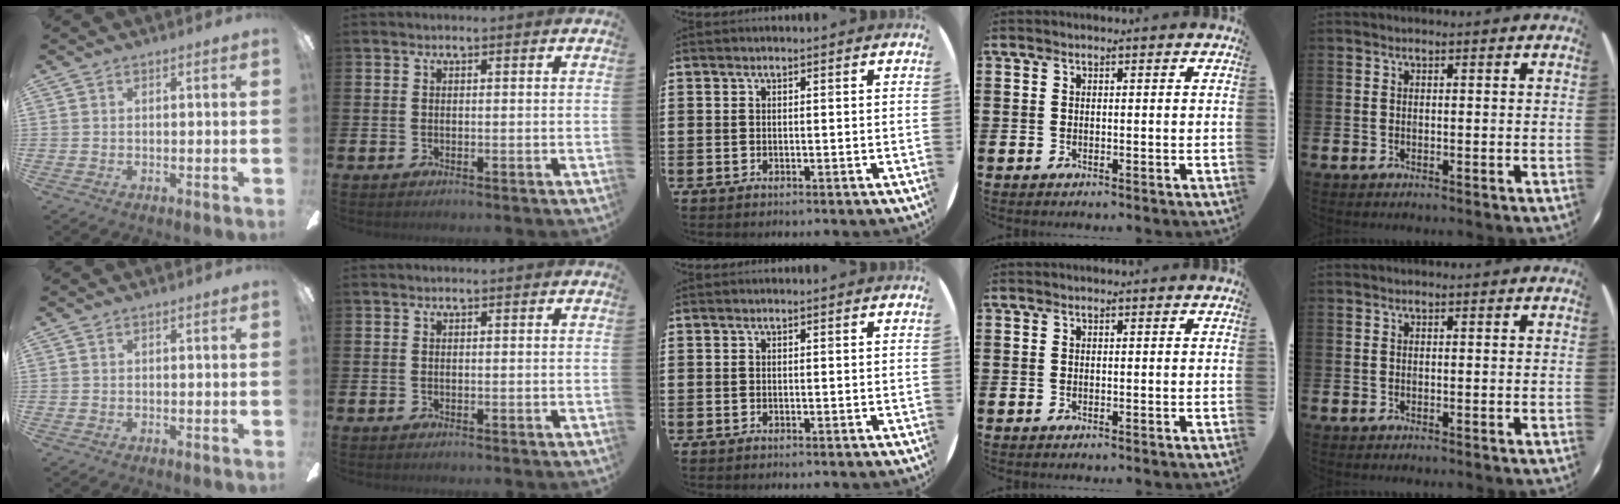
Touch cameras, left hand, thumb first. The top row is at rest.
{}